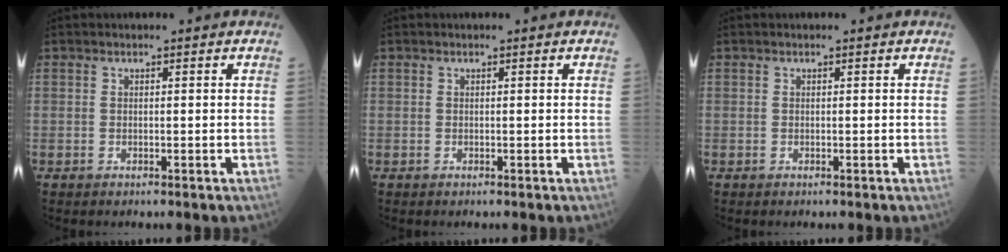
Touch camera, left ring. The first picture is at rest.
{"total": 0.0}
{"total": 0.0}